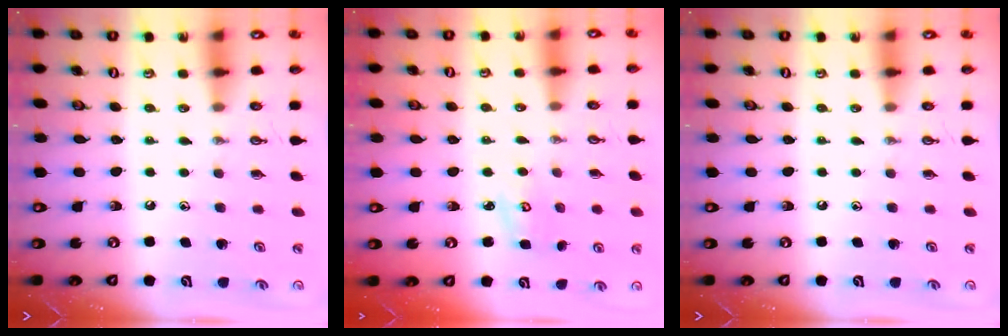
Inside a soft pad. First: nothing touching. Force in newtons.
{"total": 2.9, "press": 2.8, "slide": 0.3}
{"total": 0.0}